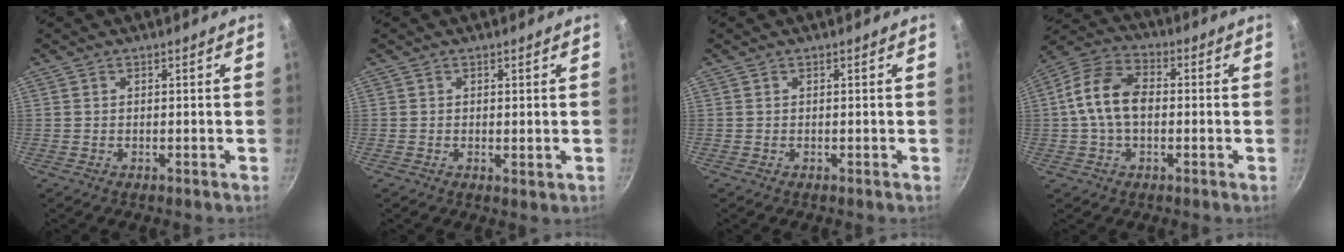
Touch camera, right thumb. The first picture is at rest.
{"total": 1.1, "force": [0.3, 0.6, 0.9], "torque": [-0.014, -0.006, 0.003]}
{"total": 0.0}
{"total": 11.8, "force": [0.2, 7.5, 9.1], "torque": [-0.162, 0.032, -0.013]}